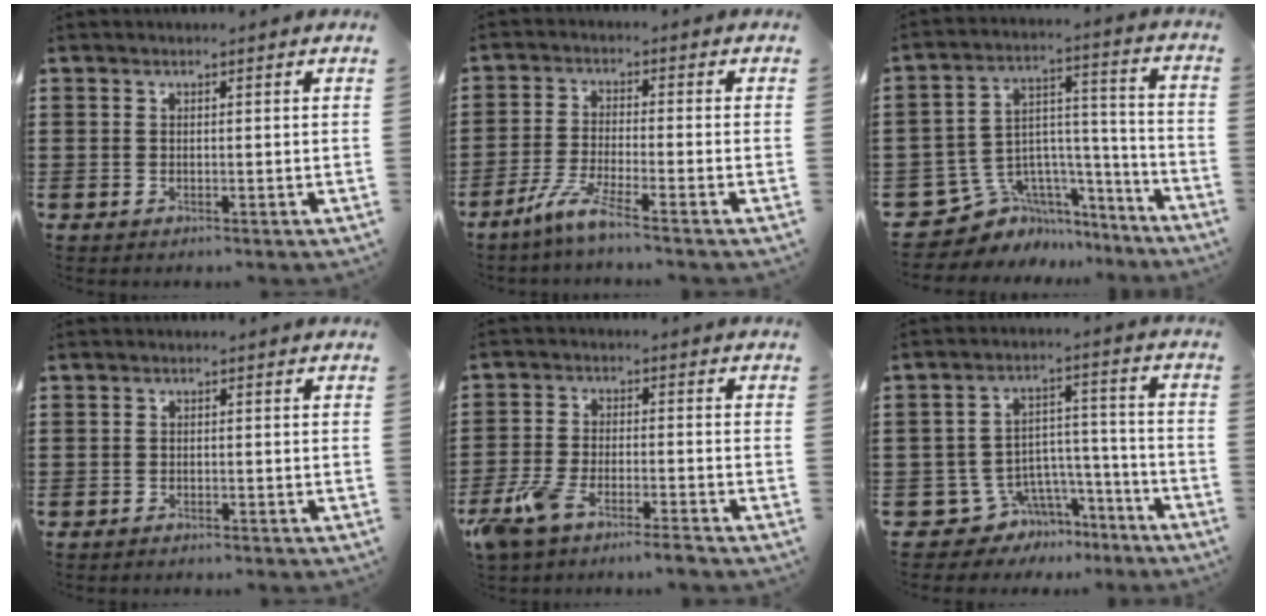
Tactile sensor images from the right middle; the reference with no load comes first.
{"total": 5.2, "force": [-3.8, 0.1, 3.6], "torque": [-0.079, -0.013, -0.073]}
{"total": 7.3, "force": [-4.4, 5.6, 1.5], "torque": [-0.058, -0.008, -0.076]}
{"total": 0.9, "force": [-0.9, 0.3, -0.1], "torque": [0.000, 0.002, -0.019]}
{"total": 6.3, "force": [-5.2, 1.1, 3.4], "torque": [-0.094, -0.012, -0.104]}
{"total": 6.5, "force": [-4.7, 4.3, 0.9], "torque": [-0.033, 0.018, -0.087]}